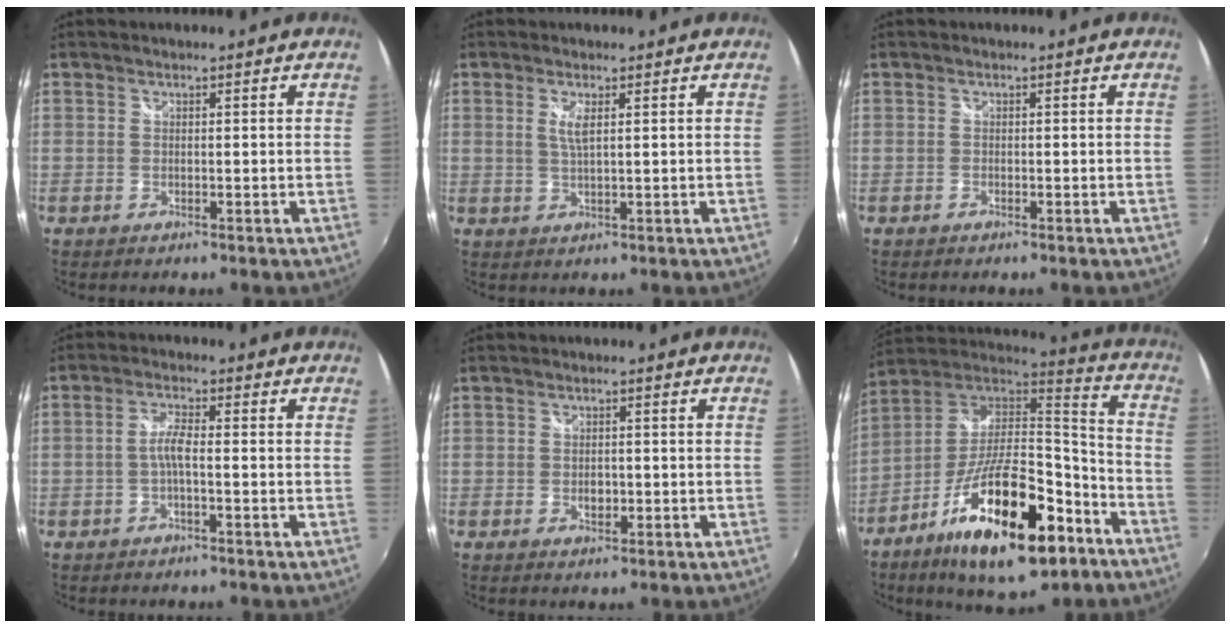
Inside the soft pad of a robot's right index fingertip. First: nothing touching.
{"total": 2.7, "force": [1.0, 0.3, 2.5], "torque": [-0.048, 0.001, 0.019]}
{"total": 0.5, "force": [-0.4, 0.3, 0.1], "torque": [-0.004, -0.003, -0.010]}
{"total": 2.9, "force": [-0.9, 0.2, 2.8], "torque": [-0.061, 0.010, -0.016]}
{"total": 1.8, "force": [-0.5, 1.3, 1.2], "torque": [-0.019, 0.001, -0.007]}
{"total": 25.8, "force": [-13.1, 9.4, 20.2], "torque": [-0.350, -0.014, -0.212]}